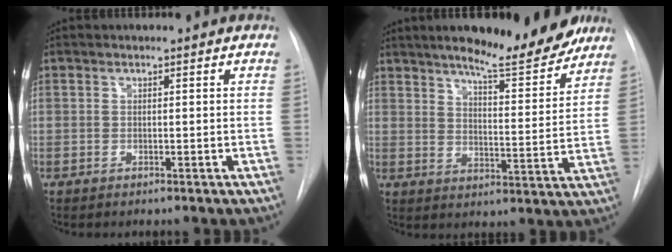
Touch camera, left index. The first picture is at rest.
{"total": 14.1, "force": [12.2, 1.9, 6.9], "torque": [-0.093, -0.026, 0.166]}